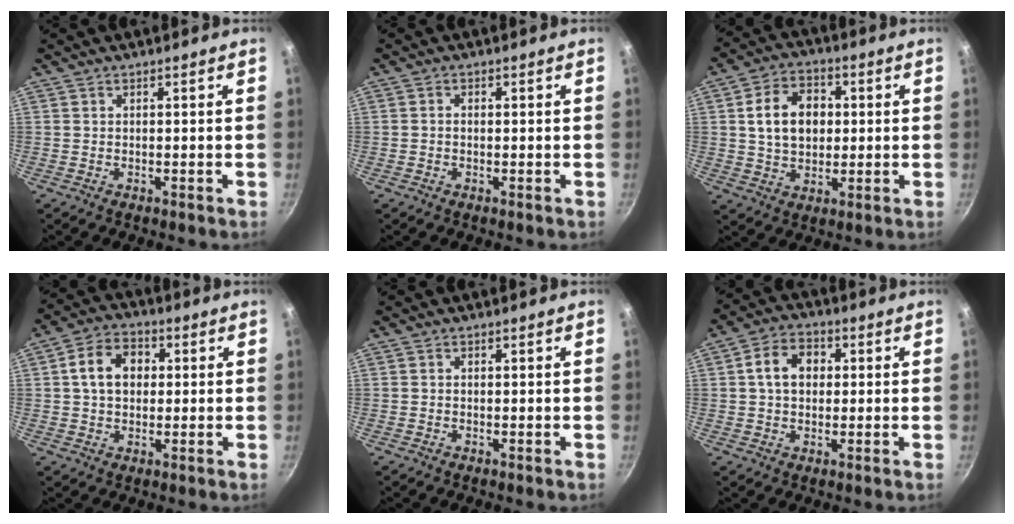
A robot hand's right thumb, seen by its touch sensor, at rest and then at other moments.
{"total": 1.0, "force": [-0.1, 0.7, 0.6], "torque": [-0.011, 0.004, -0.003]}
{"total": 11.4, "force": [1.5, 8.4, 7.6], "torque": [-0.102, 0.011, 0.021]}
{"total": 9.2, "force": [1.4, 6.9, 5.9], "torque": [-0.076, 0.017, 0.013]}
{"total": 0.0}
{"total": 8.0, "force": [1.2, 6.1, 5.1], "torque": [-0.064, 0.015, 0.010]}